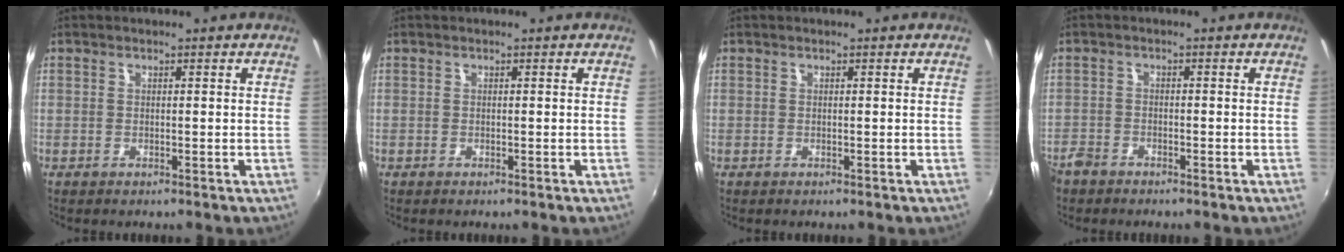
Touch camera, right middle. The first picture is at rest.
{"total": 0.0}
{"total": 0.0}
{"total": 3.4, "force": [-2.9, 1.6, 0.8], "torque": [-0.026, -0.006, -0.058]}